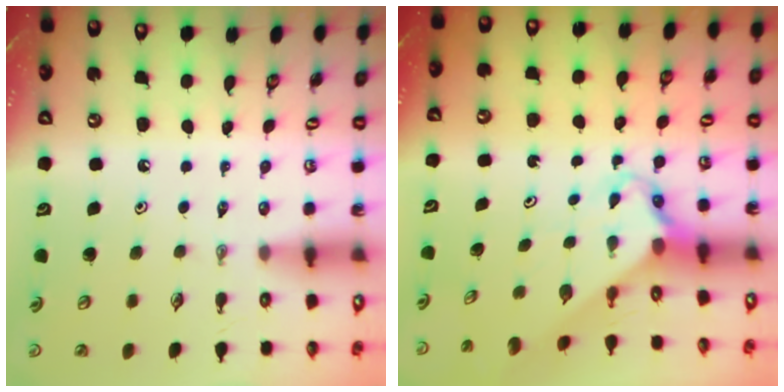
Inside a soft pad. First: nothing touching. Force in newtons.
{"total": 2.7, "press": 2.7, "slide": 0.2}